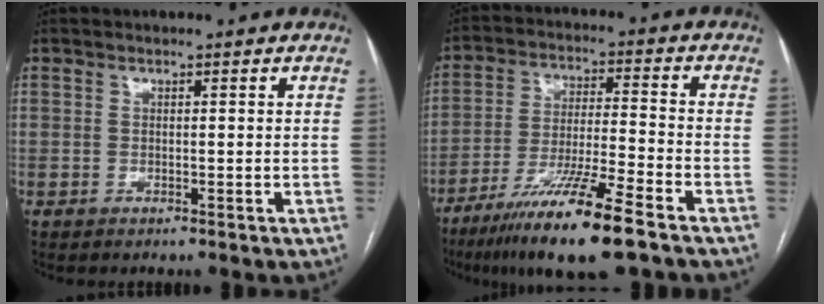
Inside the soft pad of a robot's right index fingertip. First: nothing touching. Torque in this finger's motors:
{"motor_torque": [1.10, -1.03, 0.96, 0.21]}